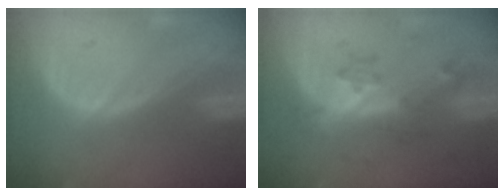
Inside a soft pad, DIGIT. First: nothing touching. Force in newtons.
{"total": 6.1, "press": 5.5, "slide": 2.5}